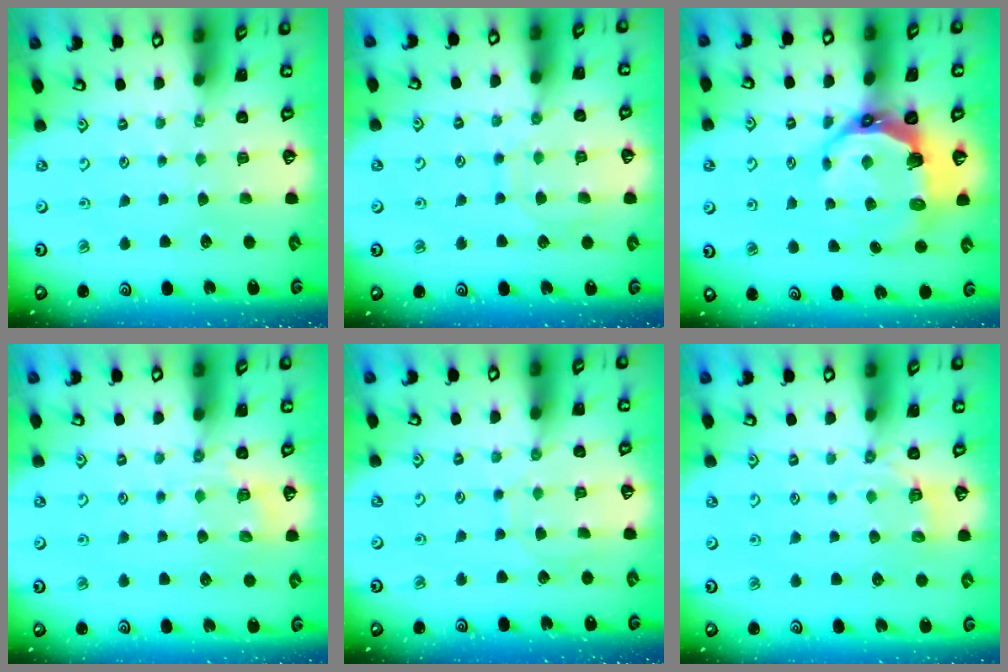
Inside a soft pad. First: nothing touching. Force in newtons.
{"total": 9.2, "press": 9.2, "slide": 0.7}
{"total": 10.5, "press": 8.8, "slide": 5.8}
{"total": 7.7, "press": 7.6, "slide": 1.0}
{"total": 6.3, "press": 6.3, "slide": 0.6}
{"total": 3.6, "press": 2.8, "slide": 2.1}